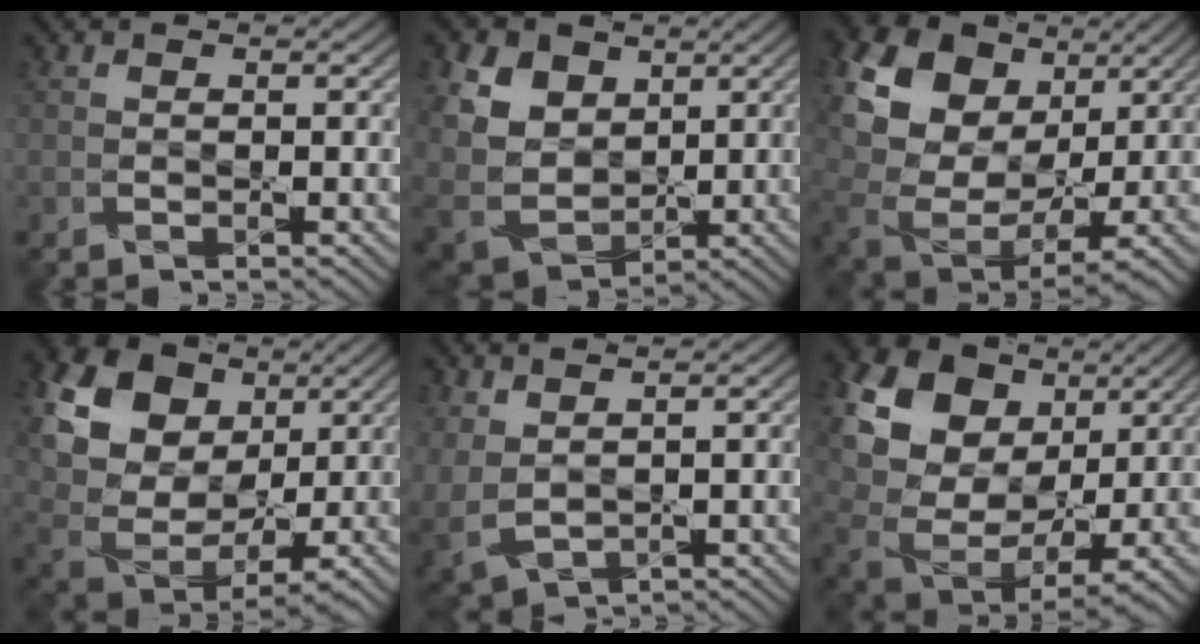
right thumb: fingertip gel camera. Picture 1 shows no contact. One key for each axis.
{"total": 10.1, "fx": 3.8, "fy": 7.4, "fz": 5.7, "tx": -0.181, "ty": 0.012, "tz": 0.072}
{"total": 15.5, "fx": 7.0, "fy": 10.4, "fz": 9.0, "tx": -0.245, "ty": 0.047, "tz": 0.129}
{"total": 18.7, "fx": 8.4, "fy": 13.4, "fz": 10.1, "tx": -0.261, "ty": 0.046, "tz": 0.167}
{"total": 4.2, "fx": 1.9, "fy": 2.4, "fz": 2.9, "tx": -0.098, "ty": -0.009, "tz": 0.049}
{"total": 18.2, "fx": 8.4, "fy": 12.8, "fz": 9.9, "tx": -0.253, "ty": 0.042, "tz": 0.171}